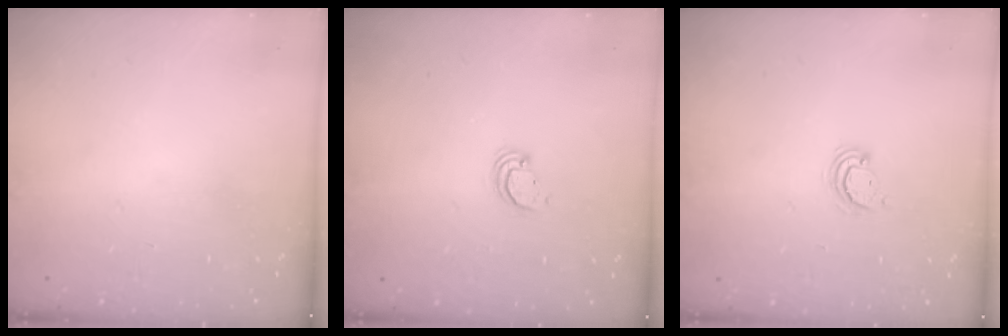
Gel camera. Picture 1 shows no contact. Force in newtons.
{"total": 2.9, "press": 2.9, "slide": 0.1}
{"total": 3.0, "press": 3.0, "slide": 0.2}